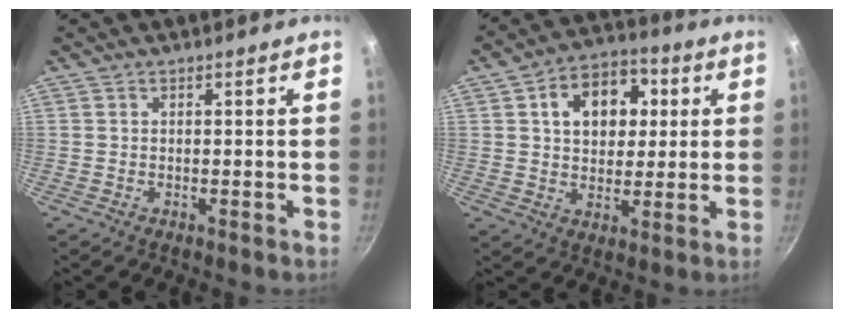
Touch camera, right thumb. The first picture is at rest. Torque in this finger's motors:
{"motor_torque": [-0.07, 0.41, 0.25, 0.37, 0.14]}